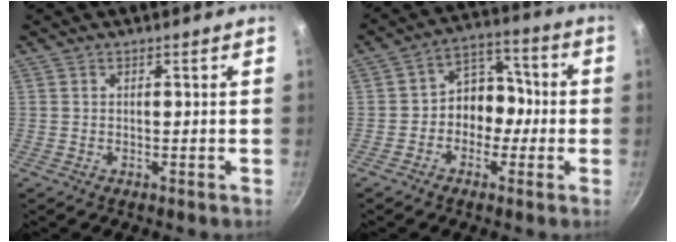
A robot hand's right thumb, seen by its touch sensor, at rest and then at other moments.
{"total": 8.8, "force": [-1.7, 7.2, 4.7], "torque": [-0.012, 0.043, -0.040]}